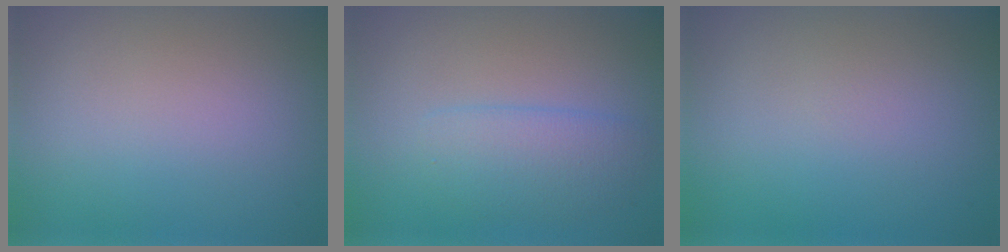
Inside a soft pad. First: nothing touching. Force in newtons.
{"total": 2.8, "press": 2.8, "slide": 0.1}
{"total": 0.0}